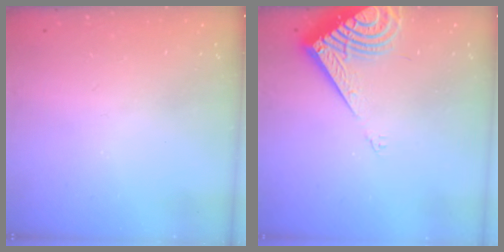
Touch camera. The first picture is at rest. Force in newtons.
{"total": 8.9, "press": 8.9, "slide": 1.3}